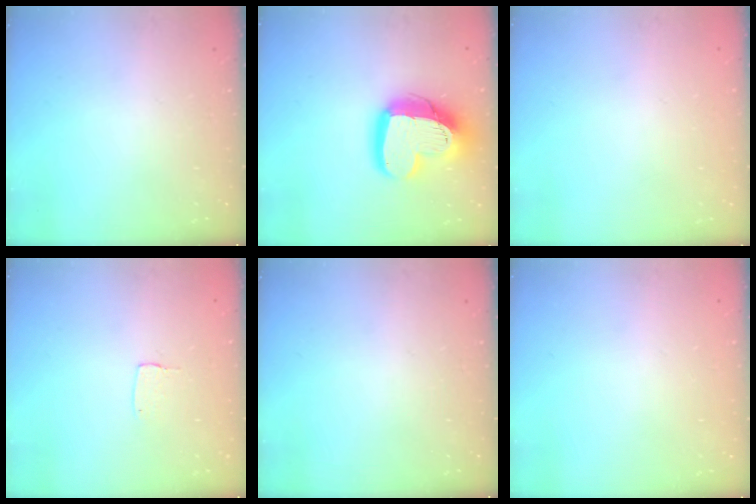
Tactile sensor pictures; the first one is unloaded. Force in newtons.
{"total": 18.8, "press": 18.7, "slide": 1.8}
{"total": 0.0}
{"total": 3.2, "press": 3.2, "slide": 0.2}
{"total": 0.0}
{"total": 0.0}